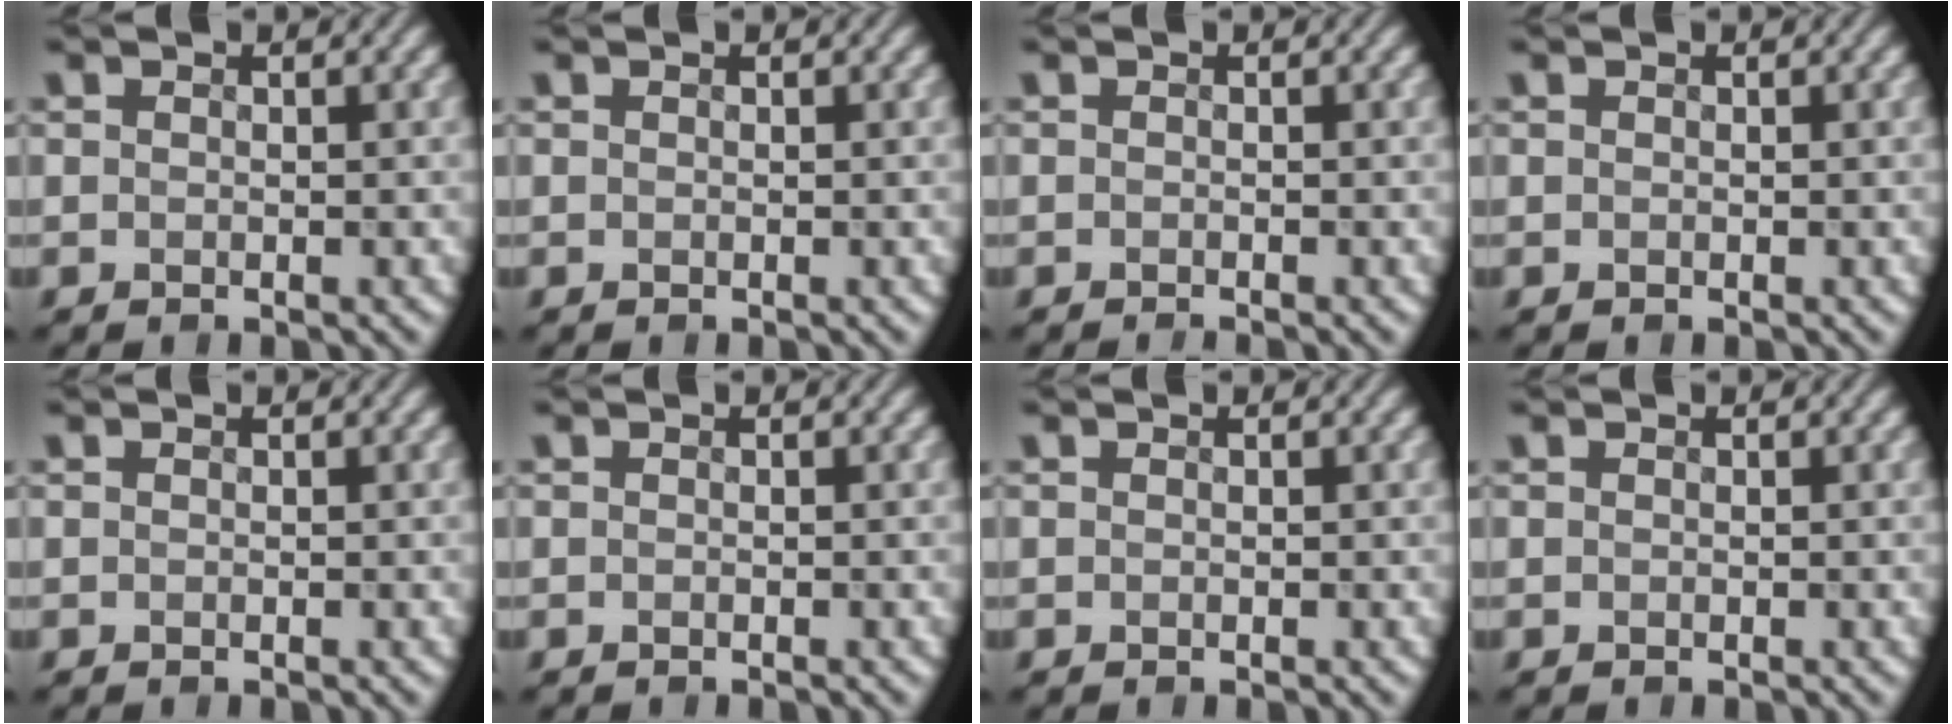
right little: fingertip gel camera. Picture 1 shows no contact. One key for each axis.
{"total": 0.0}
{"total": 0.6, "fx": -0.6, "fy": -0.2, "fz": 0.1, "tx": -0.002, "ty": 0.000, "tz": -0.011}
{"total": 0.0}
{"total": 0.0}
{"total": 0.0}
{"total": 0.0}
{"total": 0.0}